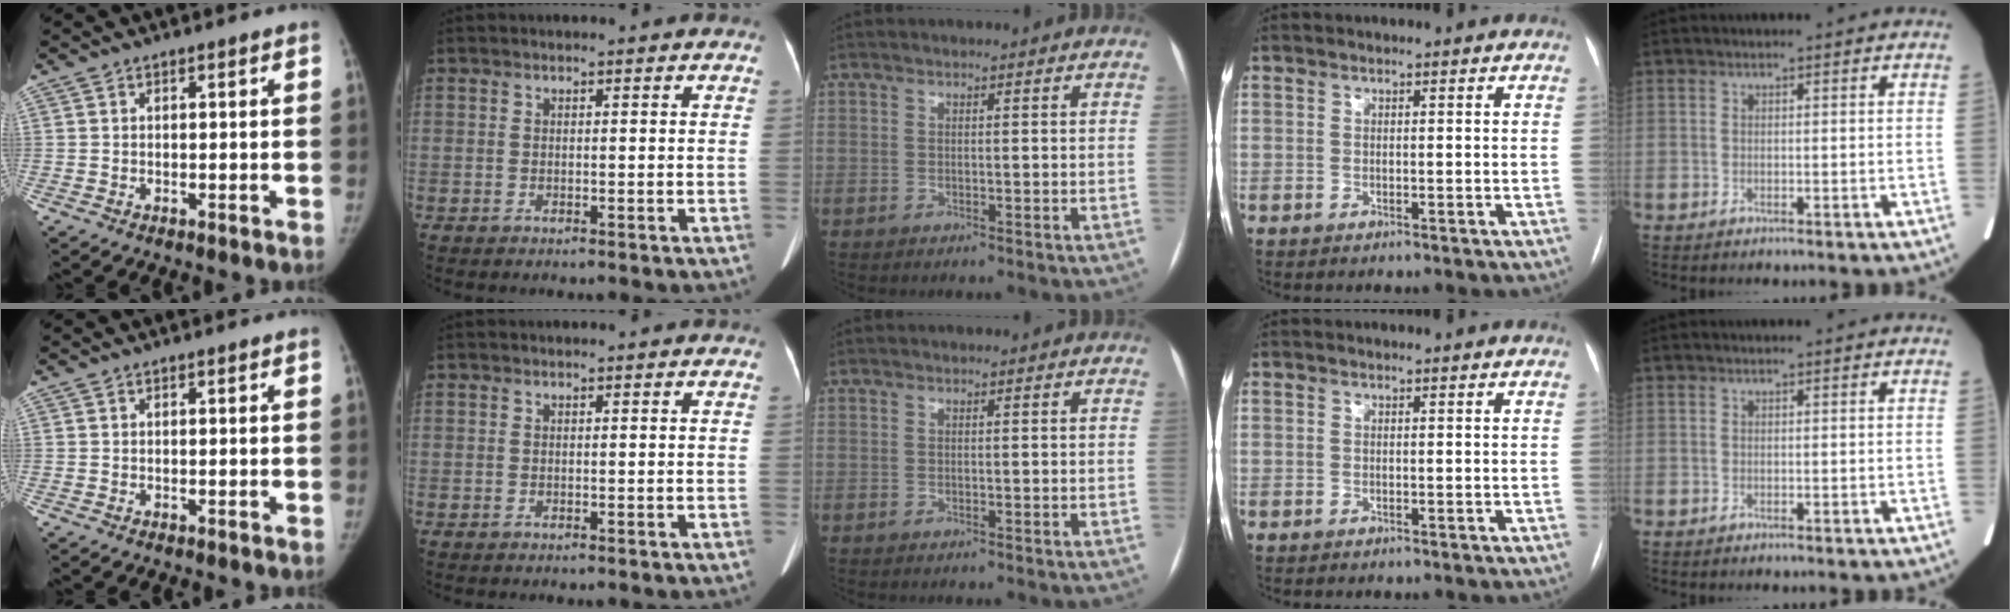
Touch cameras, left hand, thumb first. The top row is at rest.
{}